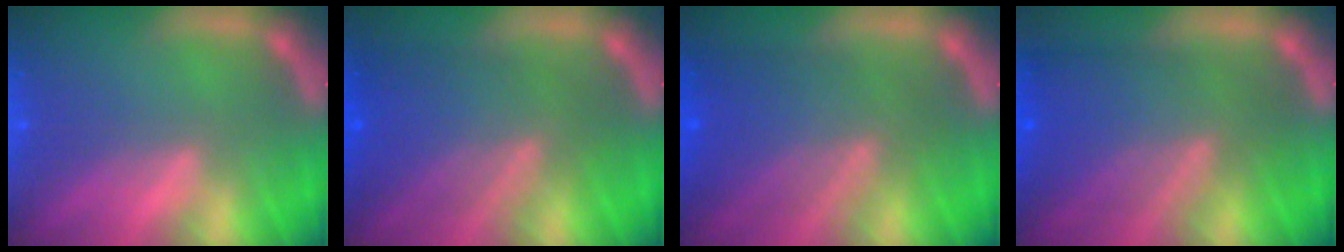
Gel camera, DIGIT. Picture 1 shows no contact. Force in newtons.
{"total": 7.5}
{"total": 7.5}
{"total": 8.1}